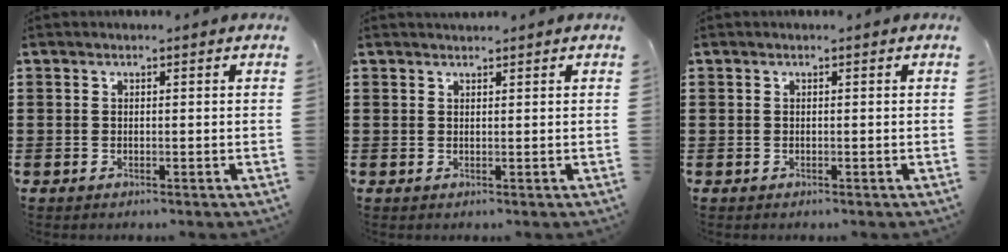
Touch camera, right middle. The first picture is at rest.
{"total": 0.9, "force": [0.9, 0.2, 0.0], "torque": [-0.001, 0.001, 0.016]}
{"total": 0.0}